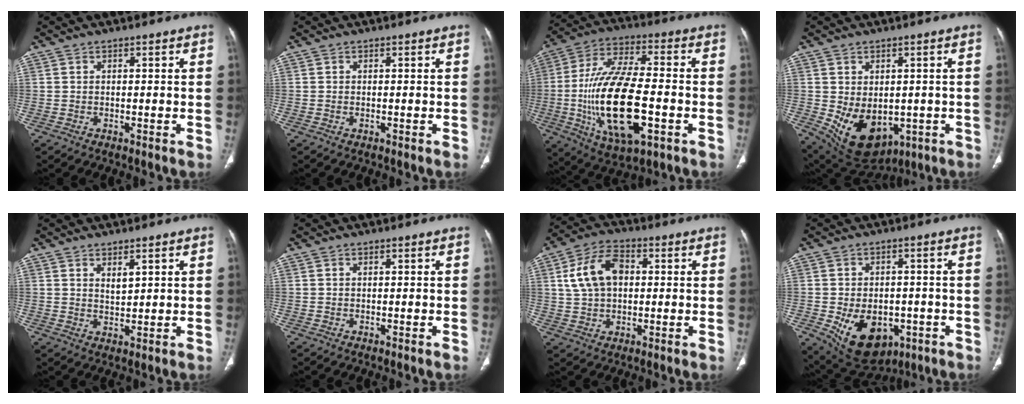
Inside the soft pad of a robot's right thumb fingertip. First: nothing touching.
{"total": 0.0}
{"total": 22.1, "force": [-4.7, 9.0, 19.6], "torque": [-0.382, 0.015, -0.071]}
{"total": 12.7, "force": [-2.6, 8.8, 8.8], "torque": [-0.121, -0.009, -0.007]}
{"total": 2.8, "force": [1.5, 1.1, 2.1], "torque": [-0.032, -0.015, 0.032]}
{"total": 0.0}
{"total": 10.8, "force": [2.0, 7.1, 7.9], "torque": [-0.140, 0.016, 0.035]}
{"total": 13.7, "force": [-4.7, 9.4, 8.8], "torque": [-0.121, 0.007, -0.048]}